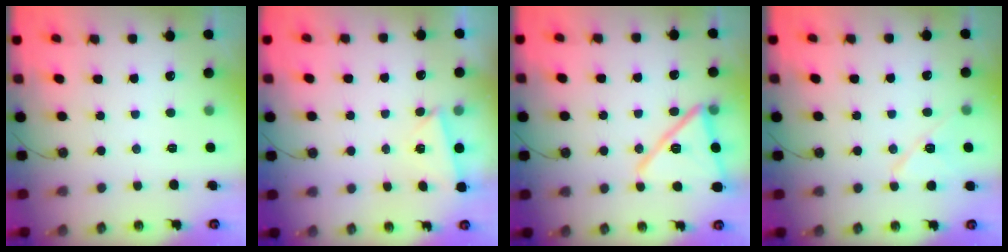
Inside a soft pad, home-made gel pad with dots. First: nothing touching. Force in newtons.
{"total": 1.7, "press": 1.7, "slide": 0.4}
{"total": 15.5, "press": 14.2, "slide": 6.4}
{"total": 9.2, "press": 9.2, "slide": 1.1}